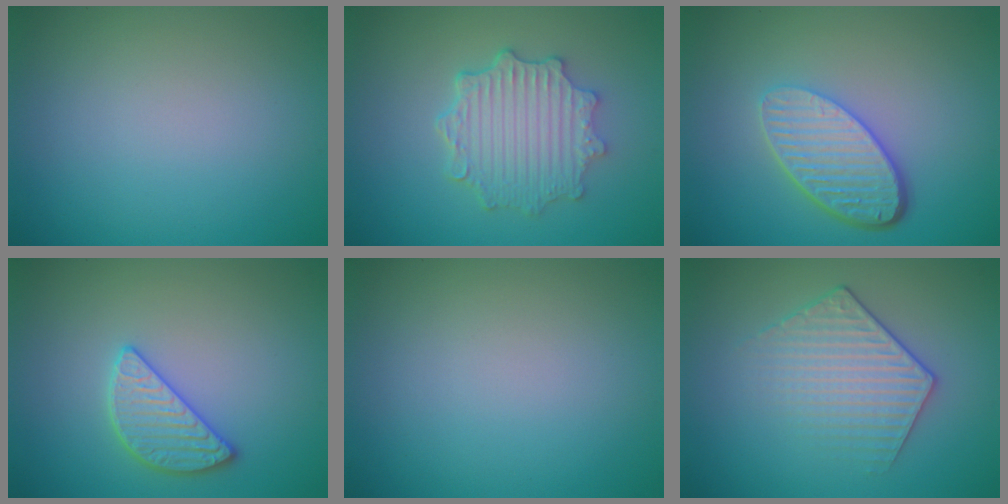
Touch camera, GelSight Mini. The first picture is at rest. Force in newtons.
{"total": 5.2, "press": 4.2, "slide": 3.0}
{"total": 5.3, "press": 3.9, "slide": 3.7}
{"total": 2.8, "press": 2.8, "slide": 0.3}
{"total": 0.0}
{"total": 3.5, "press": 3.2, "slide": 1.4}